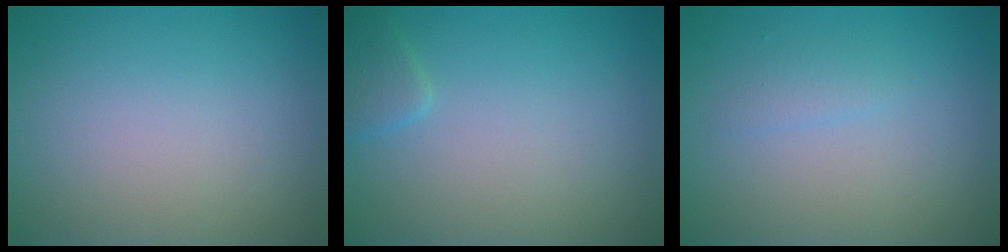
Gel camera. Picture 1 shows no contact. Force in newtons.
{"total": 1.4, "press": 1.4, "slide": 0.1}
{"total": 0.9, "press": 0.9, "slide": 0.1}